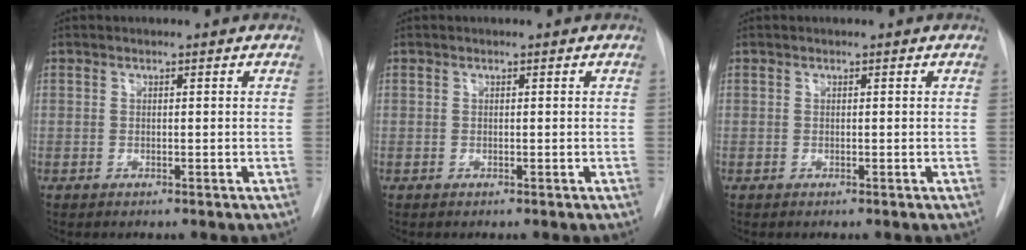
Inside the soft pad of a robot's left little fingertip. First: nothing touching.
{"total": 0.0}
{"total": 0.0}